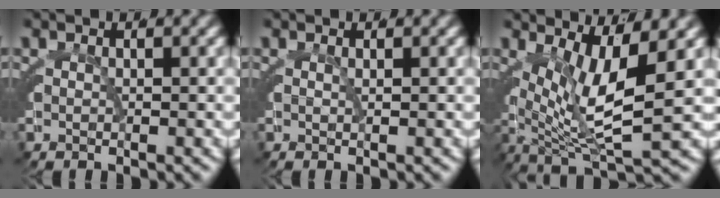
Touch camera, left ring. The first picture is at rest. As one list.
[{"total": 0.6, "force": [0.1, -0.5, 0.3], "torque": [-0.009, -0.005, 0.006]}, {"total": 7.4, "force": [0.3, 2.7, 6.9], "torque": [-0.118, -0.022, 0.017]}]